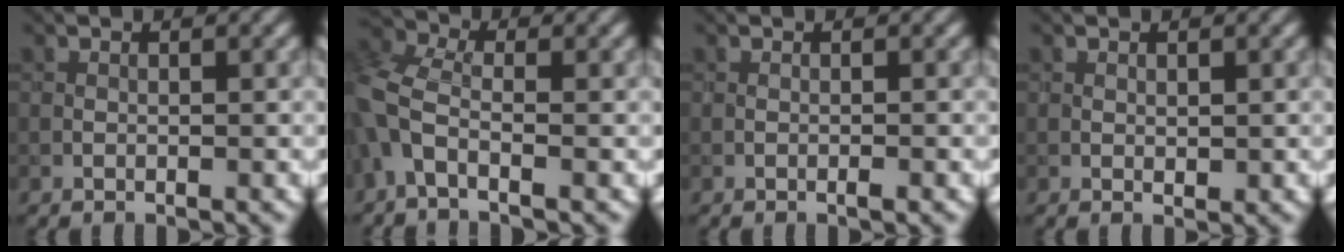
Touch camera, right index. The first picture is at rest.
{"total": 5.9, "force": [-1.6, 3.5, 4.5], "torque": [-0.124, -0.001, -0.050]}
{"total": 0.6, "force": [-0.3, 0.1, 0.5], "torque": [-0.010, -0.001, -0.004]}
{"total": 0.7, "force": [0.2, 0.5, 0.5], "torque": [-0.006, -0.002, 0.005]}